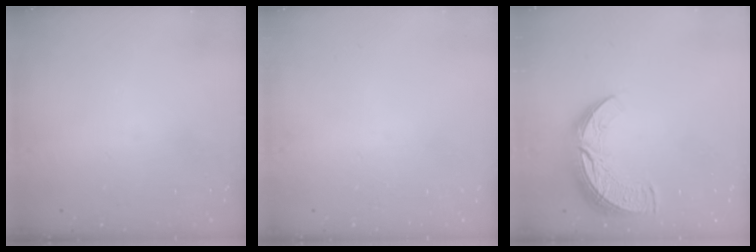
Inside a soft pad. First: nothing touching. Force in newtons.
{"total": 0.0}
{"total": 10.9, "press": 10.9, "slide": 0.8}